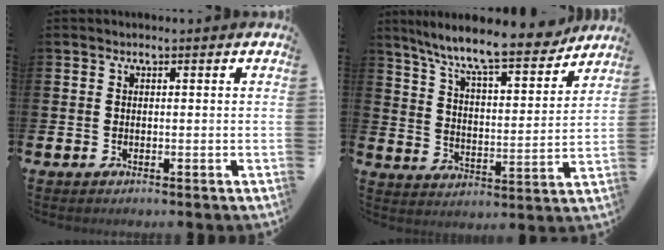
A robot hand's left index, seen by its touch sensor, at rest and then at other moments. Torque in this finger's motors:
{"motor_torque": [1.00, -1.14, 1.04, 0.21]}